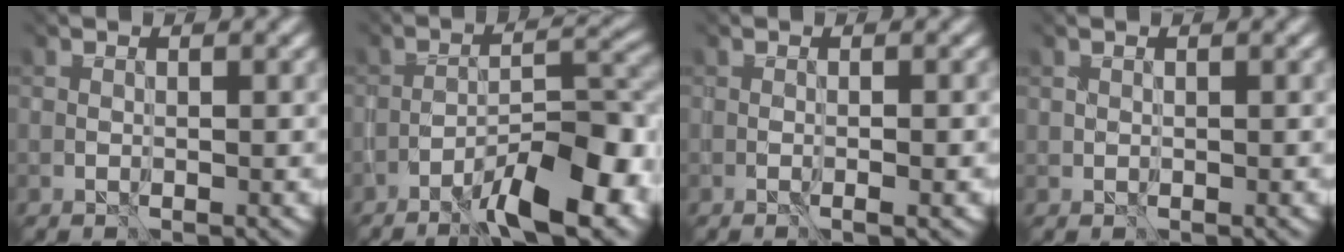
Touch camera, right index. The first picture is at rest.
{"total": 7.6, "force": [-5.9, 0.4, 4.8], "torque": [-0.083, 0.010, -0.082]}
{"total": 1.1, "force": [-0.8, -0.2, 0.8], "torque": [-0.009, 0.001, -0.008]}
{"total": 0.5, "force": [0.3, 0.4, -0.2], "torque": [0.008, -0.001, 0.005]}